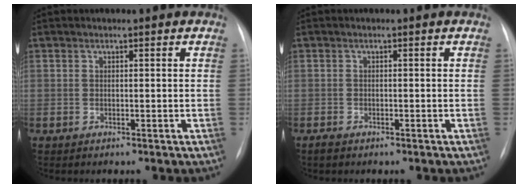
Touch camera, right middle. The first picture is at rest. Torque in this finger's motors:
{"motor_torque": [0.05, -0.12, 0.03, 0.02]}